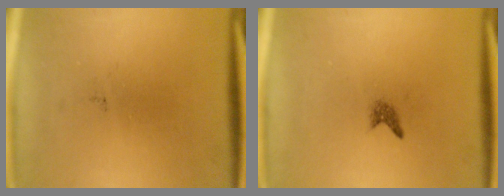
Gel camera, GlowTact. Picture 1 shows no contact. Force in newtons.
{"total": 0.9}